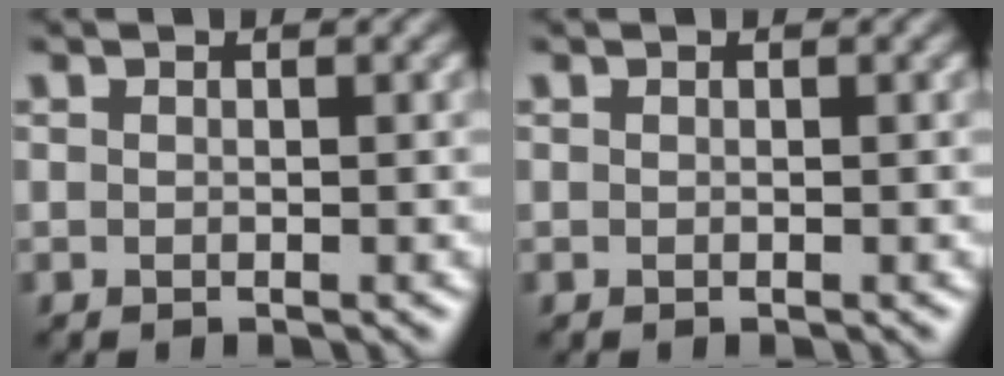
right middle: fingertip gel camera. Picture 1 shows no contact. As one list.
[{"total": 0.0}]